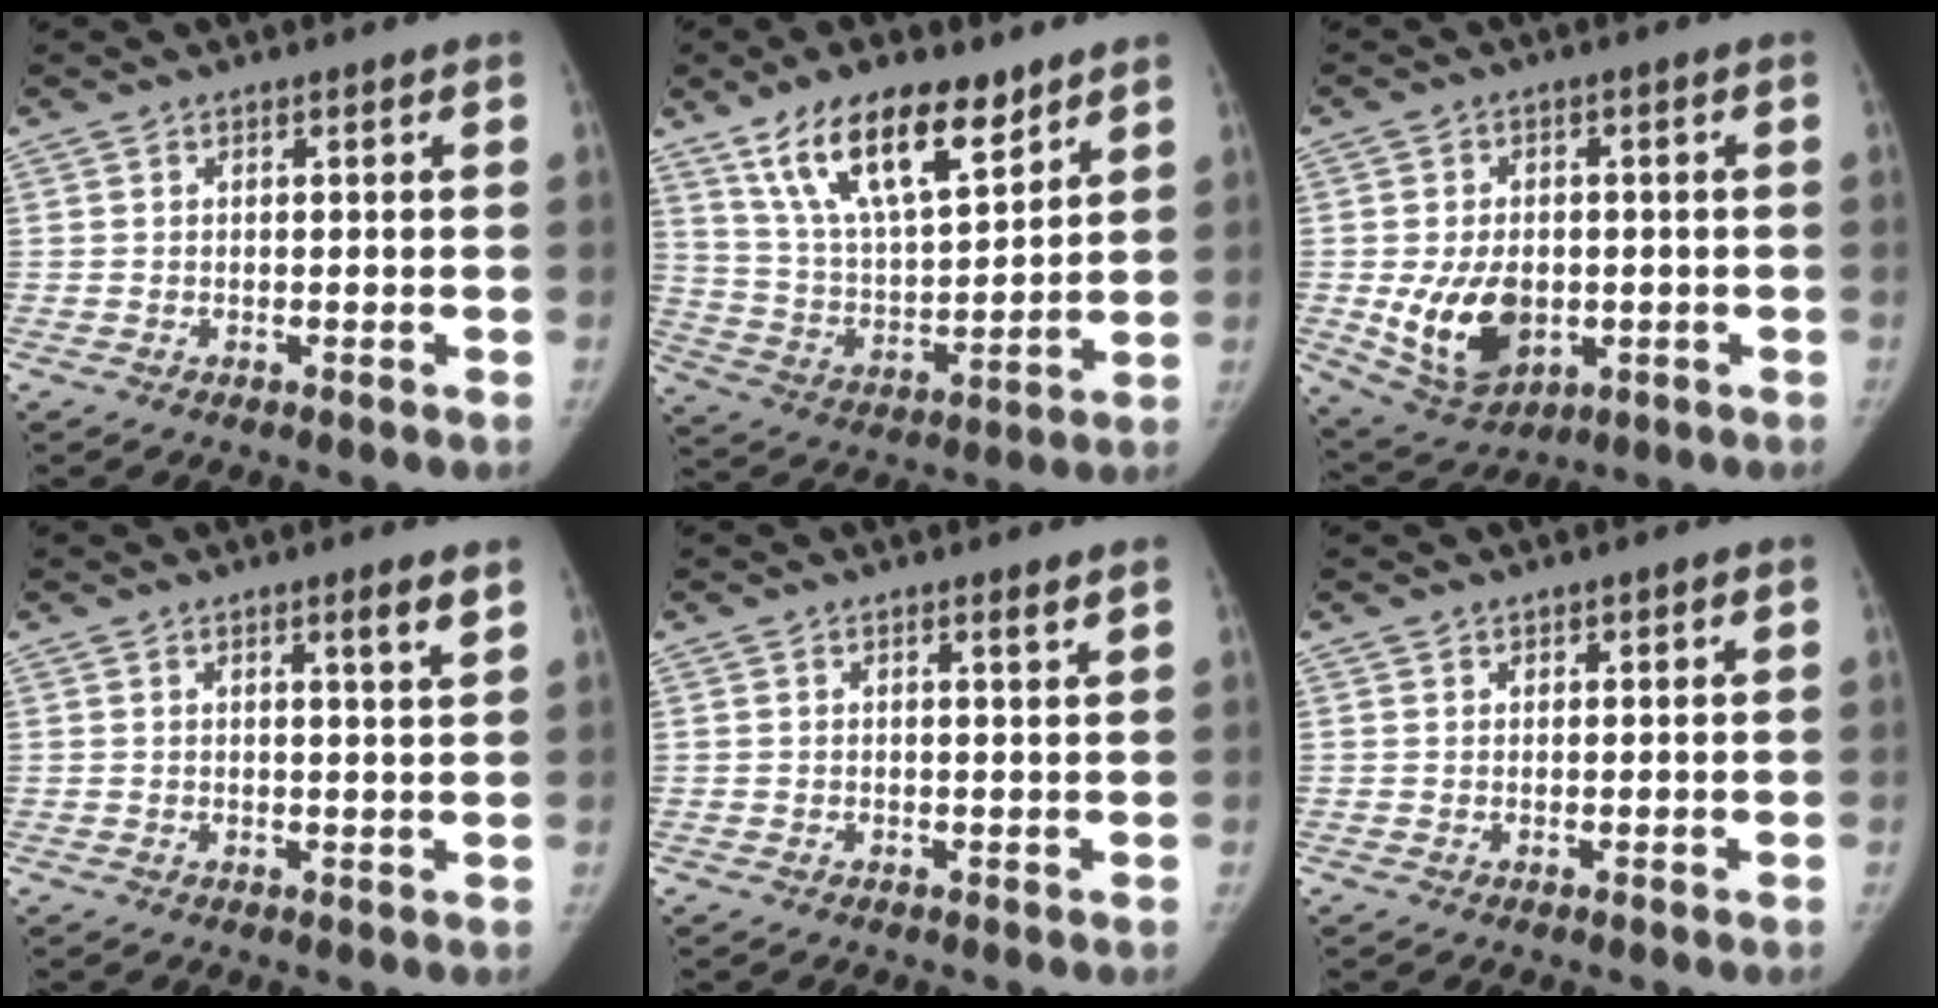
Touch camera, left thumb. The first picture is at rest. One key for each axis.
{"total": 18.2, "fx": 11.6, "fy": 7.2, "fz": 12.0, "tx": -0.173, "ty": -0.052, "tz": 0.217}
{"total": 11.8, "fx": -1.7, "fy": 8.2, "fz": 8.2, "tx": -0.116, "ty": -0.007, "tz": -0.011}
{"total": 3.1, "fx": 2.0, "fy": -0.1, "fz": 2.4, "tx": -0.035, "ty": -0.017, "tz": 0.030}
{"total": 1.2, "fx": 0.9, "fy": -0.1, "fz": 0.8, "tx": -0.012, "ty": -0.009, "tz": 0.014}
{"total": 1.0, "fx": 0.7, "fy": 0.6, "fz": 0.1, "tx": 0.014, "ty": -0.003, "tz": 0.007}